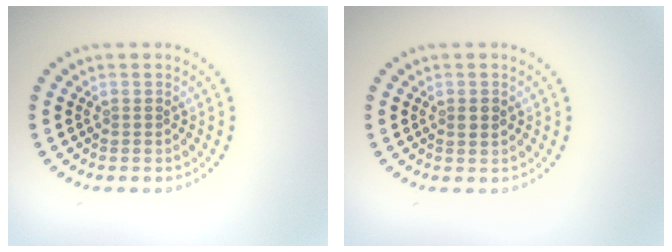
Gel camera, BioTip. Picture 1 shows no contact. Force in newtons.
{"total": 1.1, "press": 1.1, "slide": 0.2}